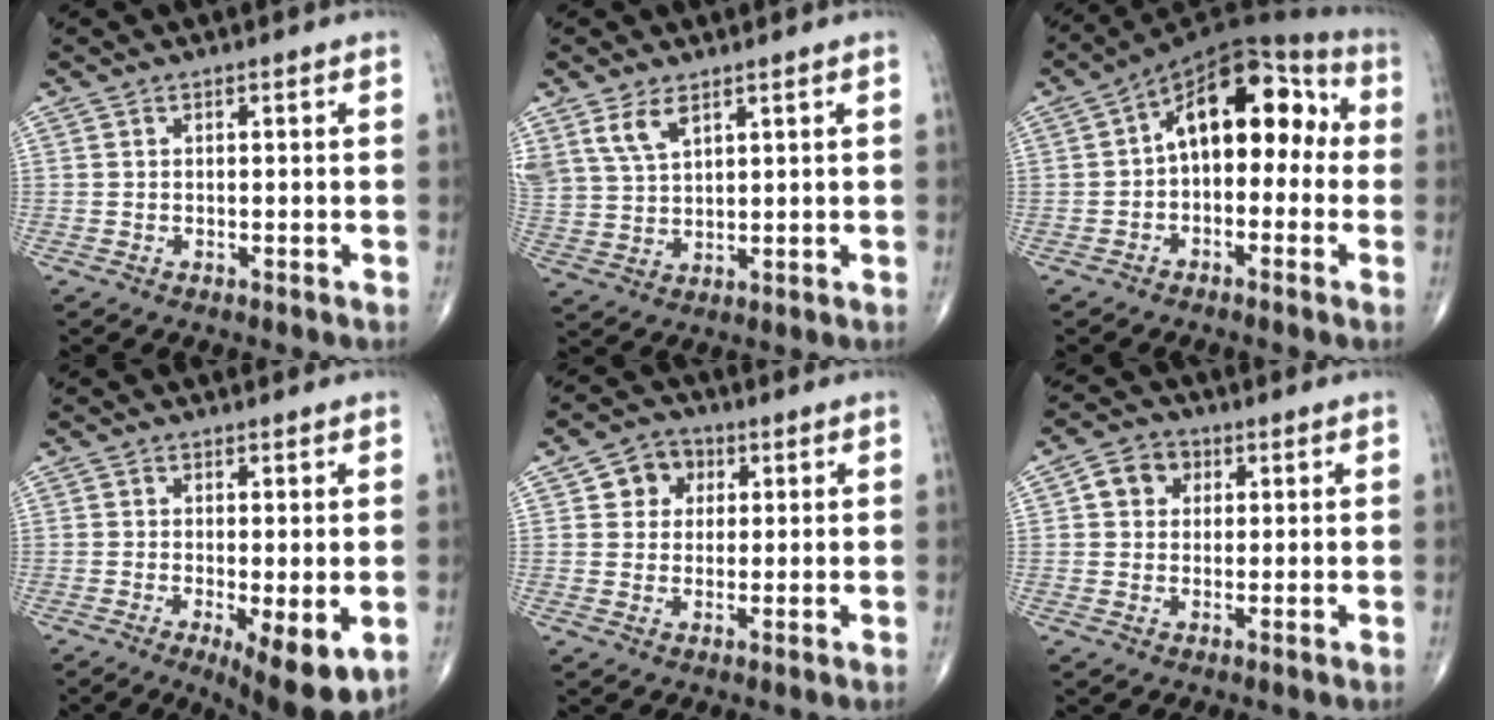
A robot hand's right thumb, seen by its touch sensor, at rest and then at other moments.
{"total": 5.9, "force": [3.7, 2.8, 3.7], "torque": [-0.070, -0.014, 0.083]}
{"total": 15.2, "force": [1.0, 8.9, 12.4], "torque": [-0.147, 0.053, -0.002]}
{"total": 9.3, "force": [-2.5, 3.0, 8.4], "torque": [-0.122, -0.023, -0.033]}
{"total": 5.7, "force": [1.8, 5.0, 2.1], "torque": [0.001, 0.002, 0.023]}
{"total": 5.3, "force": [1.4, 4.5, 2.3], "torque": [-0.013, 0.005, 0.017]}